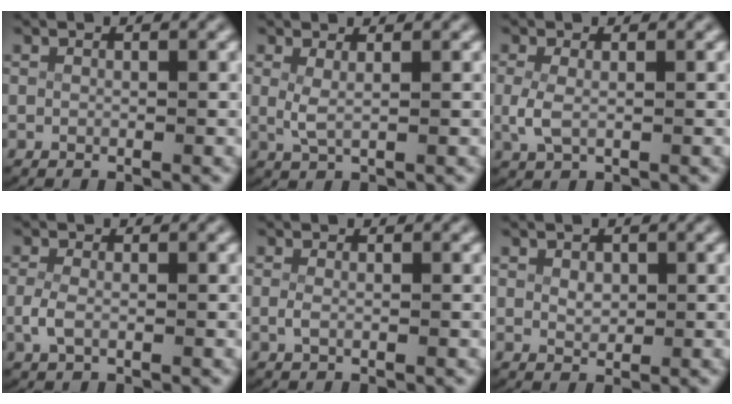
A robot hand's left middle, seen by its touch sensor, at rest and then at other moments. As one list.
[{"total": 1.6, "force": [0.4, 0.5, 1.4], "torque": [-0.045, -0.016, 0.018]}, {"total": 2.0, "force": [-0.1, 1.1, 1.7], "torque": [-0.058, -0.012, 0.008]}, {"total": 1.6, "force": [-0.4, 0.7, 1.4], "torque": [-0.046, -0.011, -0.002]}, {"total": 0.7, "force": [-0.3, 0.0, 0.7], "torque": [-0.027, -0.013, 0.002]}, {"total": 1.0, "force": [0.3, 0.6, 0.7], "torque": [-0.019, -0.013, 0.018]}]